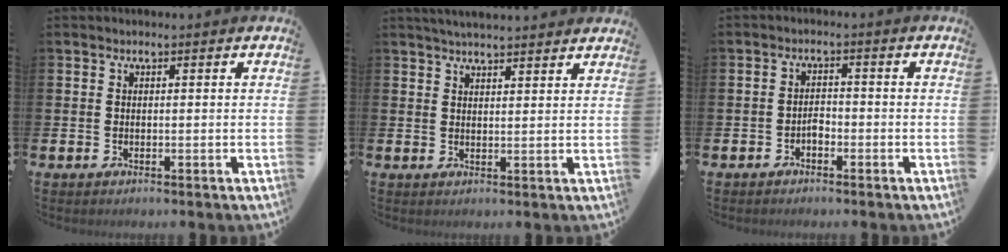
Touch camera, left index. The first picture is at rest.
{"total": 3.3, "force": [3.3, 0.0, 0.5], "torque": [-0.012, -0.013, 0.060]}
{"total": 1.6, "force": [-1.0, 0.9, 0.9], "torque": [-0.014, 0.002, -0.022]}